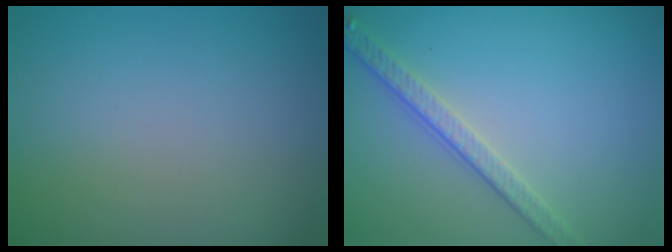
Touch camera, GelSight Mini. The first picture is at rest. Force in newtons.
{"total": 2.8, "press": 2.6, "slide": 1.0}